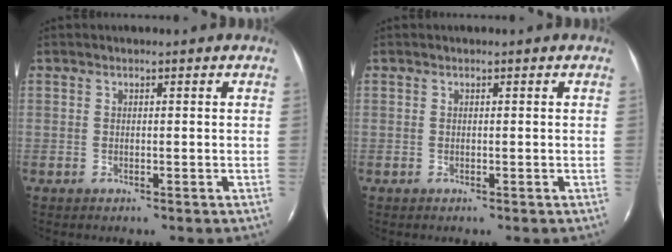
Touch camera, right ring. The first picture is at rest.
{"total": 0.0}